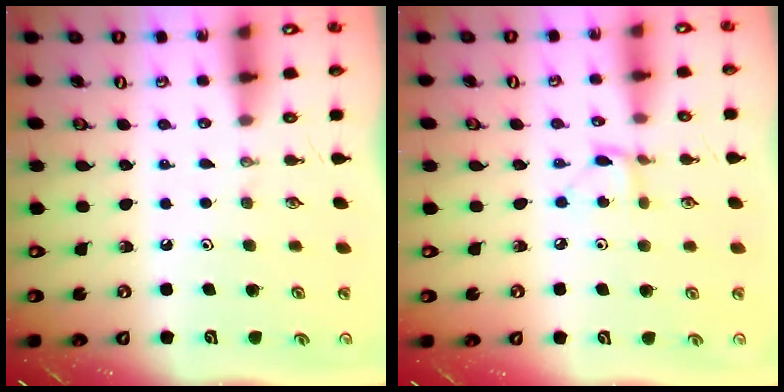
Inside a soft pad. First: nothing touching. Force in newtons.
{"total": 3.4, "press": 3.4, "slide": 0.3}